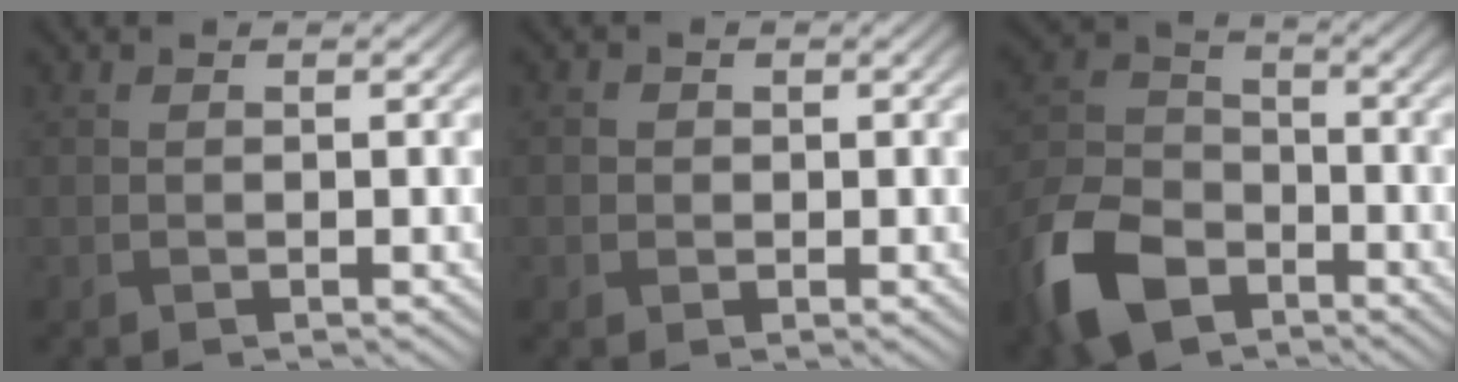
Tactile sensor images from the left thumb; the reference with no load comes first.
{"total": 1.2, "force": [0.0, 1.2, 0.1], "torque": [0.002, -0.002, -0.002]}
{"total": 12.8, "force": [-7.3, 7.8, 7.1], "torque": [-0.185, -0.023, -0.154]}